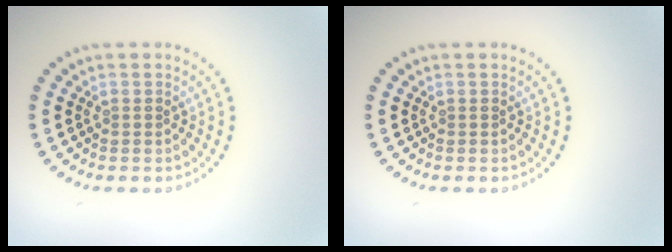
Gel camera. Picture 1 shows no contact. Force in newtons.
{"total": 0.0}